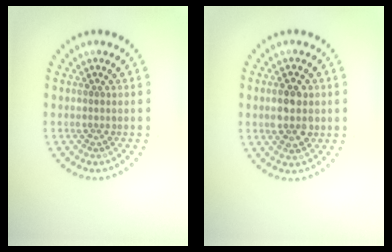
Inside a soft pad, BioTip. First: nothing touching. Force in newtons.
{"total": 3.8, "press": 3.7, "slide": 0.2}